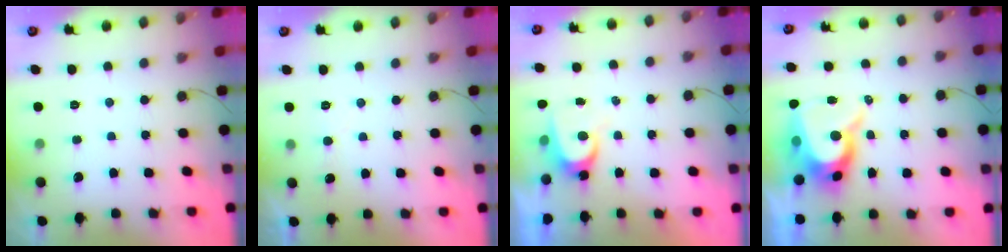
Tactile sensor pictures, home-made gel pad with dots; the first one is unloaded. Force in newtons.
{"total": 3.6, "press": 3.6, "slide": 0.3}
{"total": 5.7, "press": 5.7, "slide": 0.4}
{"total": 11.3, "press": 11.2, "slide": 1.1}